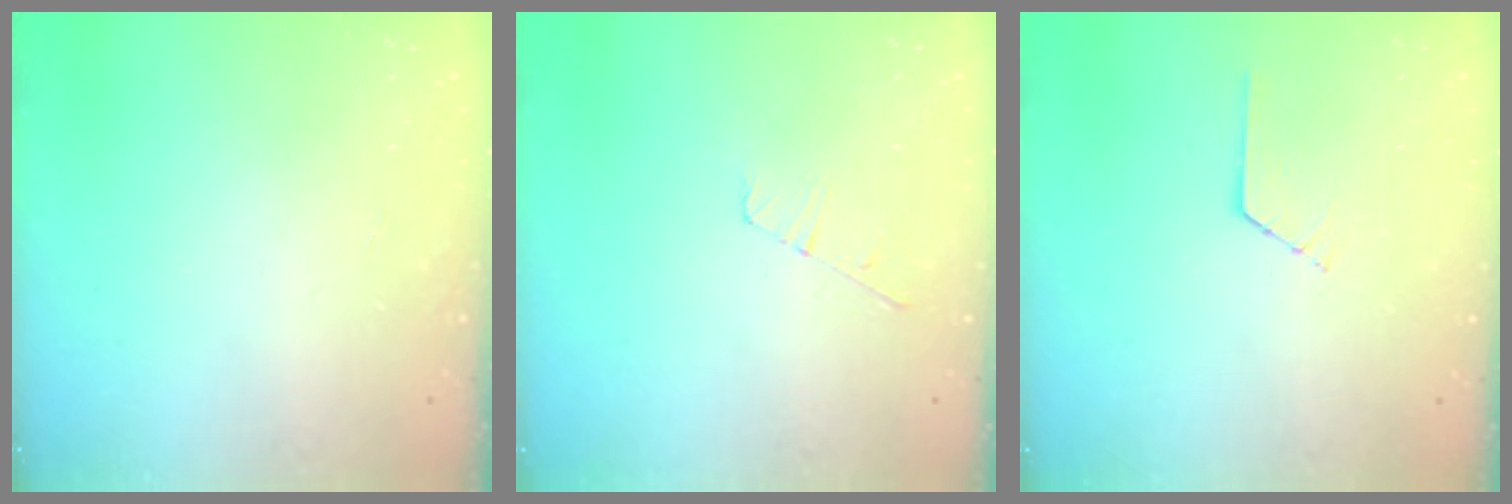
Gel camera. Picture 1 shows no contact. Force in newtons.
{"total": 4.0, "press": 4.0, "slide": 0.4}
{"total": 0.7, "press": 0.7, "slide": 0.1}